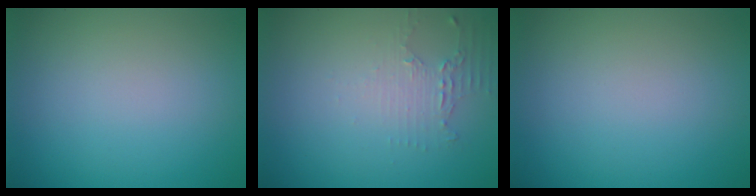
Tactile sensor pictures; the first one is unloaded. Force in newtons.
{"total": 2.0, "press": 1.4, "slide": 1.5}
{"total": 0.0}